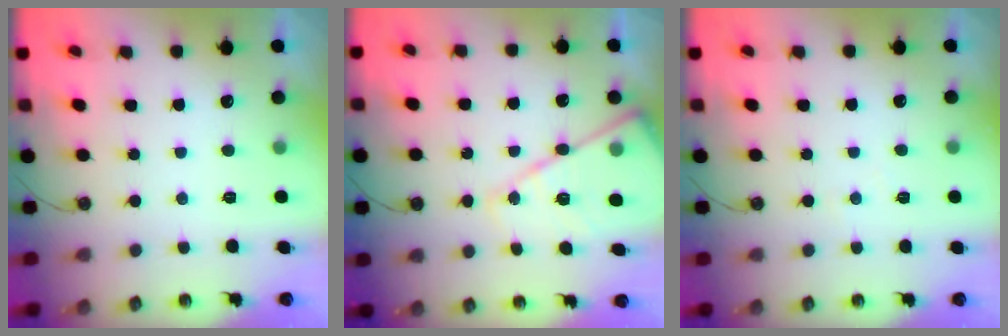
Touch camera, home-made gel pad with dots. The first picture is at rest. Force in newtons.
{"total": 15.8, "press": 15.7, "slide": 1.3}
{"total": 2.7, "press": 2.7, "slide": 0.4}